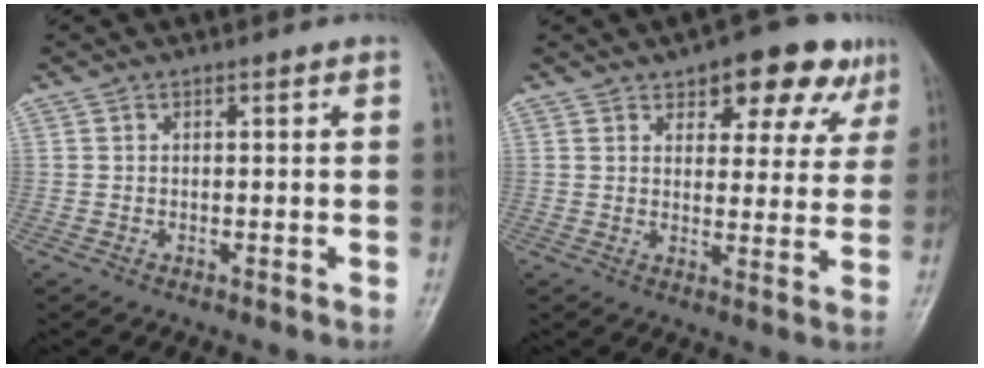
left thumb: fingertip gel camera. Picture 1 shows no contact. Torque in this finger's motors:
{"motor_torque": [0.17, 0.10, 0.21, -0.07, 0.12]}